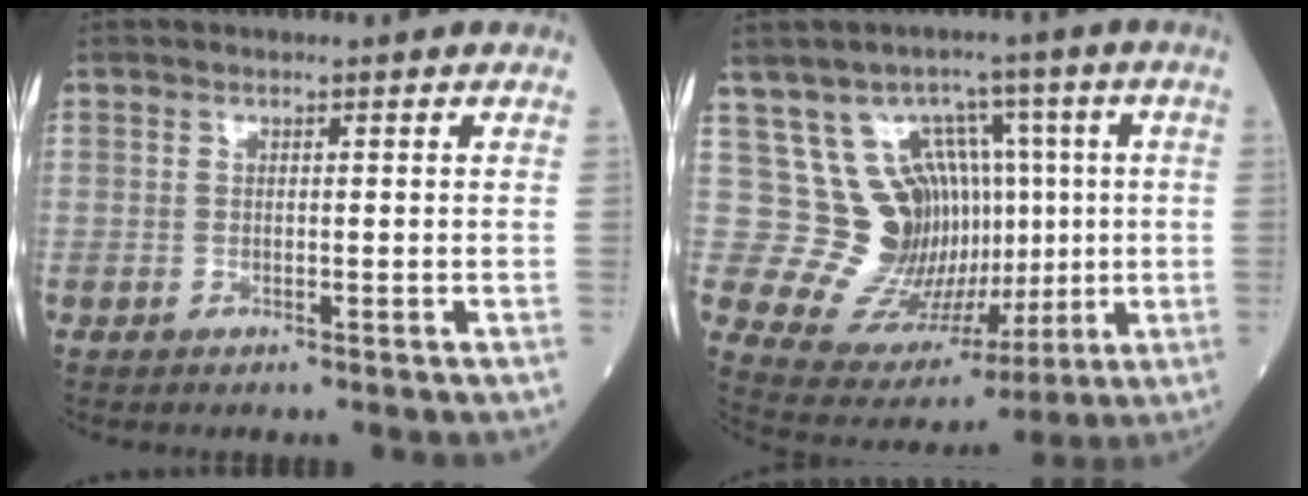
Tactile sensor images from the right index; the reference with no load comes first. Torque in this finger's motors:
{"motor_torque": [0.01, 0.06, -0.01, -0.05]}